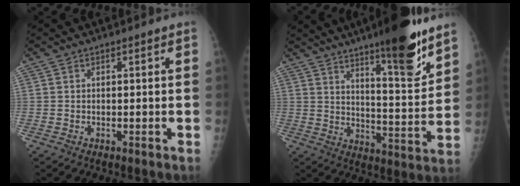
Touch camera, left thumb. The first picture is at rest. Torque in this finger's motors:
{"motor_torque": [3.26, 0.93, 1.11, -1.19, 0.35]}